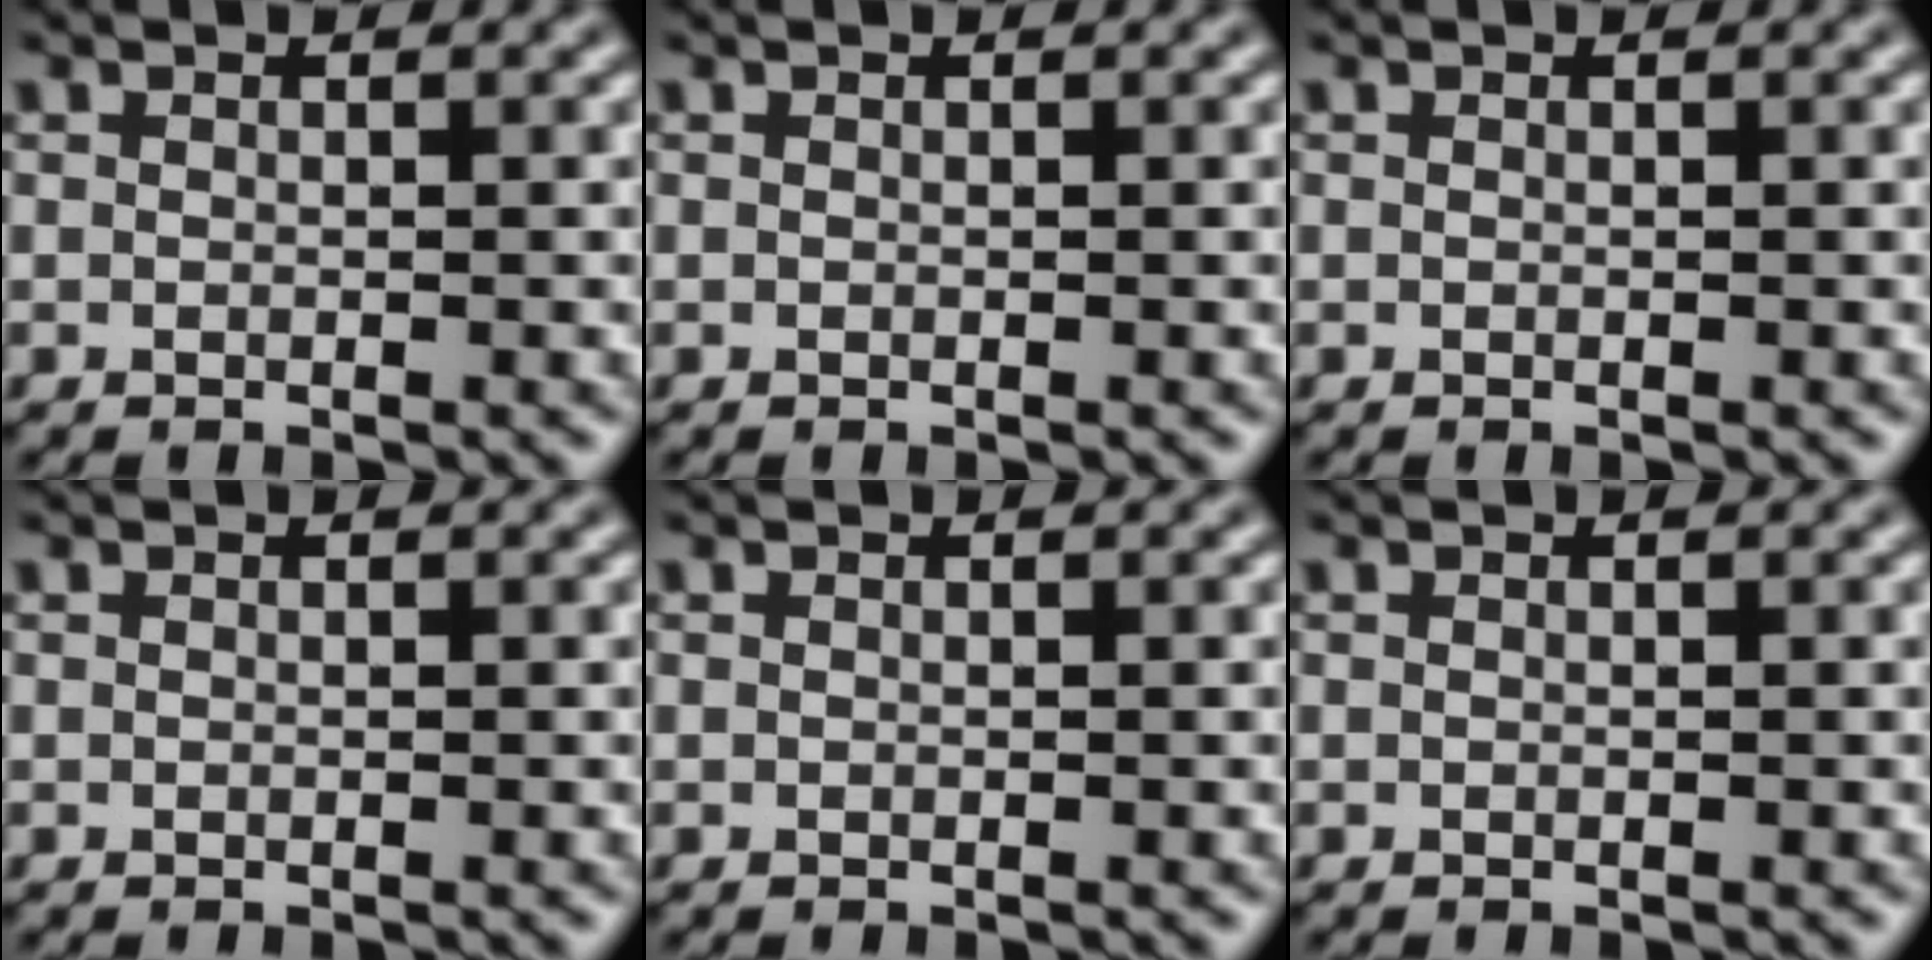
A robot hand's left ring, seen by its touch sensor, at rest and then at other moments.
{"total": 0.0}
{"total": 0.0}
{"total": 0.0}
{"total": 0.0}
{"total": 0.0}